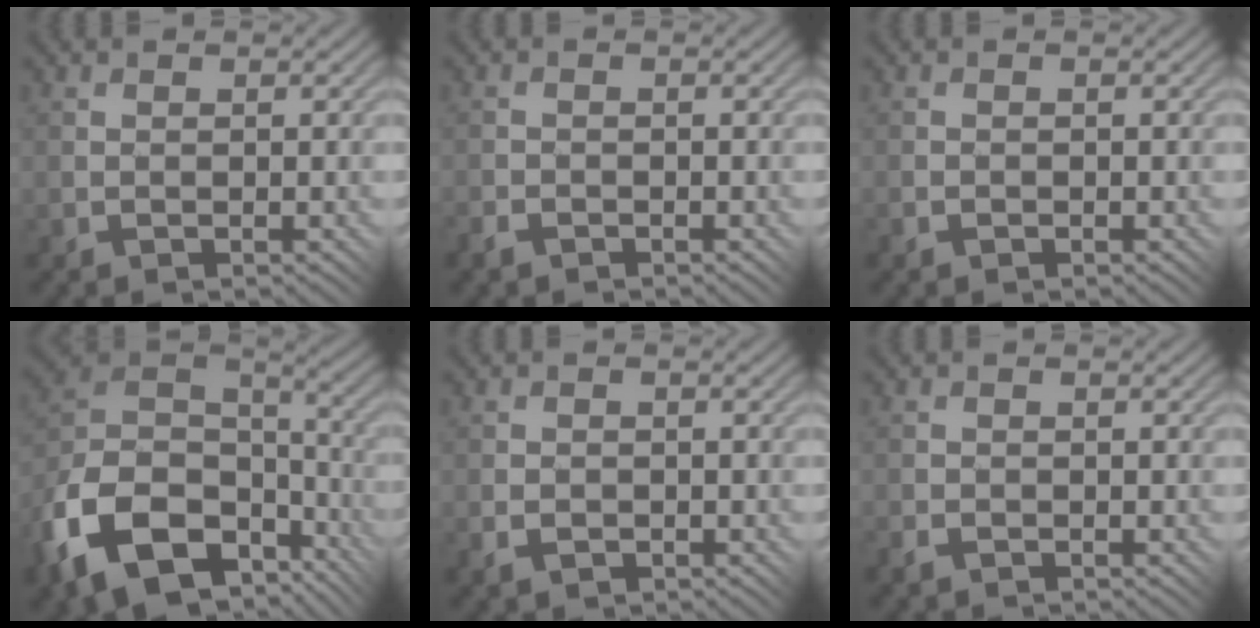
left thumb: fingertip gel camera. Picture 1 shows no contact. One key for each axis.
{"total": 1.7, "fx": -1.4, "fy": 0.9, "fz": 0.3, "tx": -0.013, "ty": -0.003, "tz": -0.032}
{"total": 0.6, "fx": -0.5, "fy": 0.3, "fz": -0.1, "tx": 0.004, "ty": -0.002, "tz": -0.010}
{"total": 16.7, "fx": -8.3, "fy": 10.6, "fz": 9.9, "tx": -0.249, "ty": -0.032, "tz": -0.140}
{"total": 1.7, "fx": -1.0, "fy": 1.3, "fz": 0.7, "tx": -0.012, "ty": -0.002, "tz": -0.020}
{"total": 1.4, "fx": -1.1, "fy": 0.8, "fz": 0.3, "tx": -0.011, "ty": -0.003, "tz": -0.026}